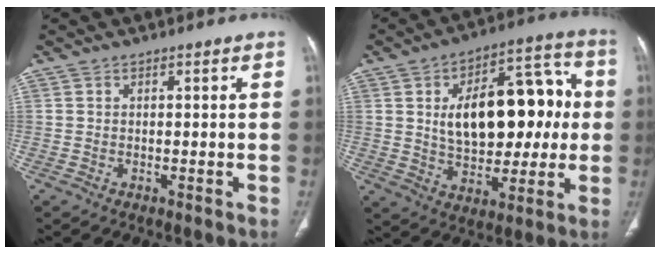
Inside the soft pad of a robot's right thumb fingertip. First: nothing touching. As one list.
[{"total": 21.5, "force": [2.2, 12.3, 17.5], "torque": [-0.226, 0.028, 0.041]}]